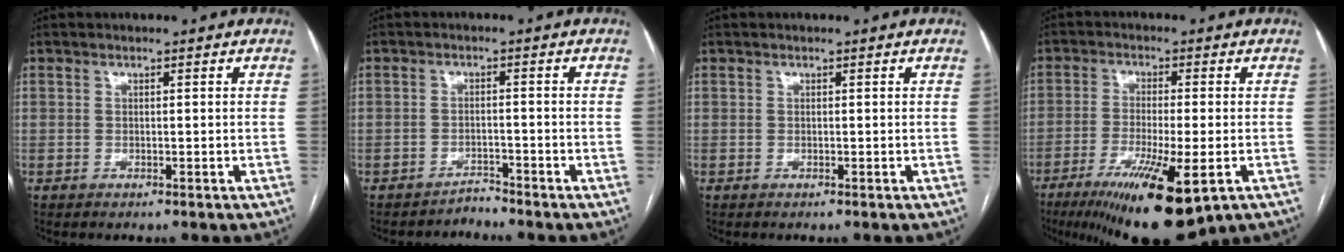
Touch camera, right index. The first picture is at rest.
{"total": 1.9, "force": [-1.8, 0.1, -0.5], "torque": [0.018, -0.007, -0.030]}
{"total": 0.0}
{"total": 15.4, "force": [-8.2, 2.8, 12.7], "torque": [-0.186, -0.038, -0.124]}